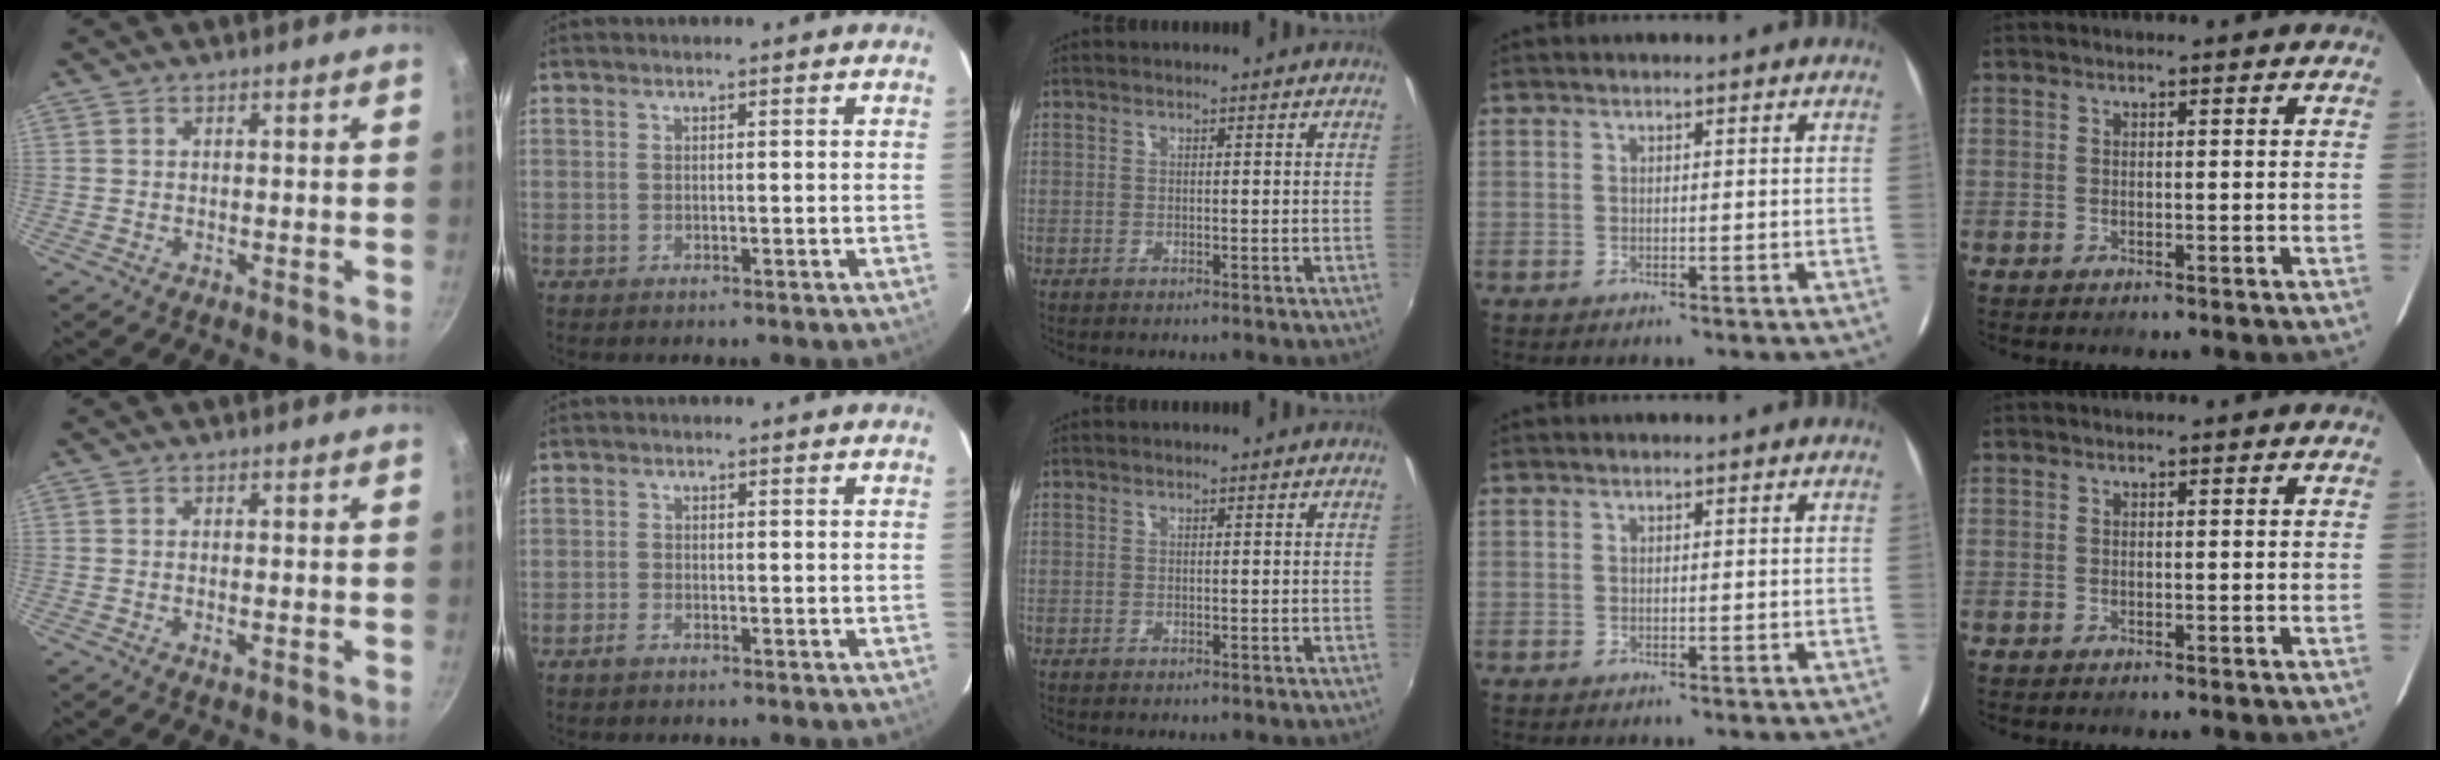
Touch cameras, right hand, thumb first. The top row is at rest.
{"thumb": {"total": 1.3, "force": [-0.4, 0.5, 1.2], "torque": [-0.025, 0.000, -0.008]}, "index": {"total": 1.5, "force": [-1.2, 0.6, 0.7], "torque": [-0.019, -0.001, -0.027]}}